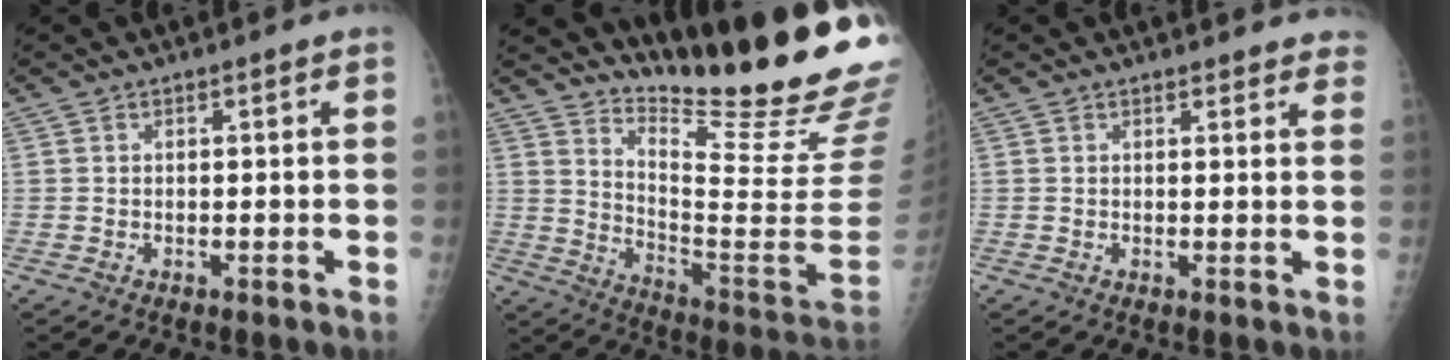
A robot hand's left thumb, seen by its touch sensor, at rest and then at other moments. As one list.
[{"total": 25.1, "force": [20.2, 2.4, 14.7], "torque": [-0.199, -0.185, 0.287]}, {"total": 5.8, "force": [5.5, 1.7, 0.9], "torque": [0.029, -0.022, 0.038]}]